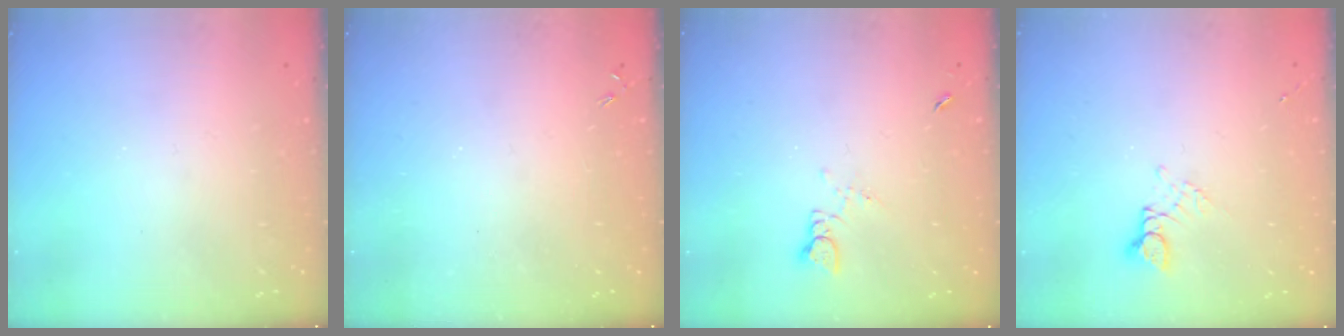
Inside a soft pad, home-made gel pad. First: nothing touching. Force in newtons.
{"total": 0.0}
{"total": 1.3, "press": 1.2, "slide": 0.1}
{"total": 2.8, "press": 2.8, "slide": 0.3}